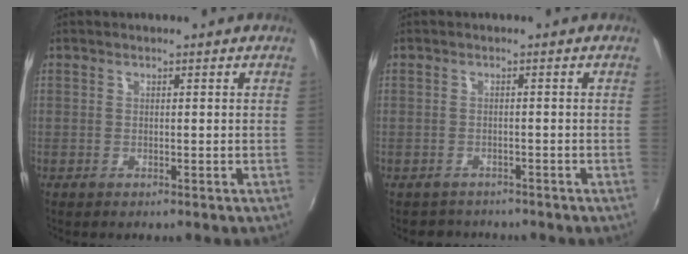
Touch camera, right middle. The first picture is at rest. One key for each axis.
{"total": 2.8, "fx": -2.3, "fy": 1.6, "fz": 0.0, "tx": -0.010, "ty": -0.003, "tz": -0.037}